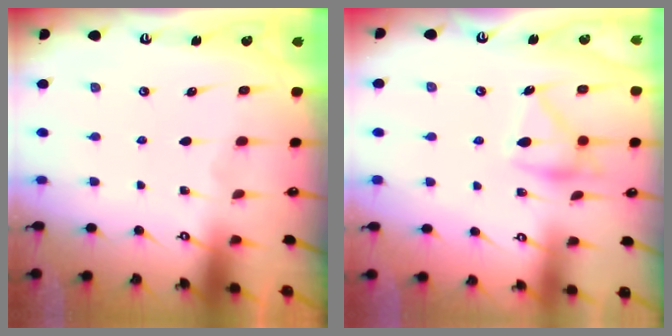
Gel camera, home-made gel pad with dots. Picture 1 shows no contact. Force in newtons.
{"total": 15.6, "press": 15.5, "slide": 1.0}